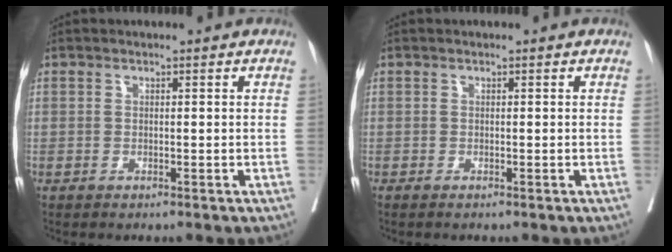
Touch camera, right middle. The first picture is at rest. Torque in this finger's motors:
{"motor_torque": [-0.04, 0.00, 0.00, -0.02]}